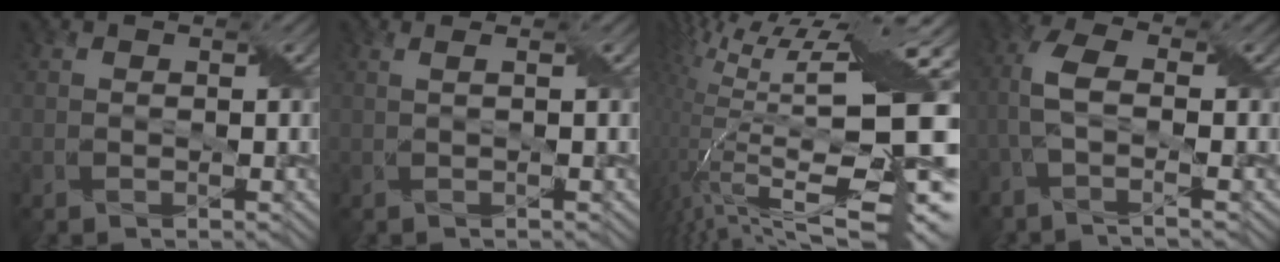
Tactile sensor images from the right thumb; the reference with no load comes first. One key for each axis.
{"total": 2.4, "fx": 0.3, "fy": 0.5, "fz": 2.3, "tx": -0.033, "ty": 0.010, "tz": -0.012}
{"total": 15.2, "fx": 0.0, "fy": 3.6, "fz": 14.8, "tx": -0.250, "ty": 0.013, "tz": 0.011}
{"total": 5.8, "fx": -1.3, "fy": 1.6, "fz": 5.5, "tx": -0.116, "ty": 0.007, "tz": -0.037}